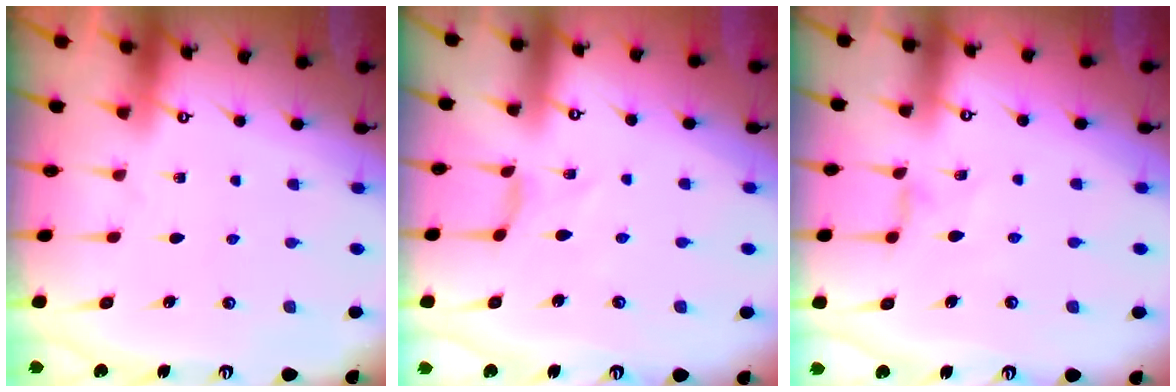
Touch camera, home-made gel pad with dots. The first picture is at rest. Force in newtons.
{"total": 0.0}
{"total": 1.4, "press": 1.4, "slide": 0.4}